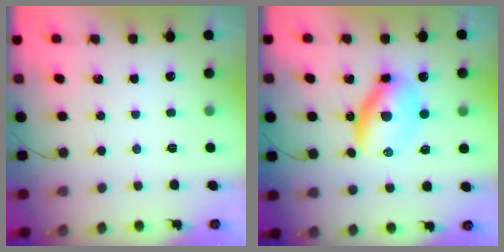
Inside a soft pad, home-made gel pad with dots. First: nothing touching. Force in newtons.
{"total": 8.1, "press": 8.1, "slide": 1.1}